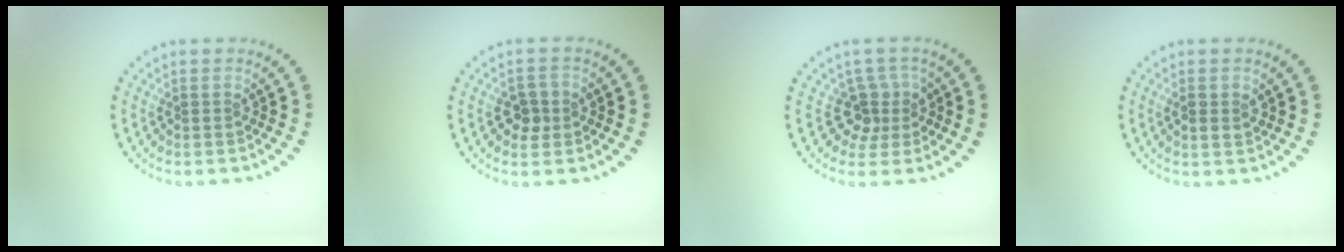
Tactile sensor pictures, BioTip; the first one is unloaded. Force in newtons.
{"total": 2.0, "press": 2.0, "slide": 0.4}
{"total": 2.7, "press": 2.0, "slide": 1.8}
{"total": 1.5, "press": 1.5, "slide": 0.4}